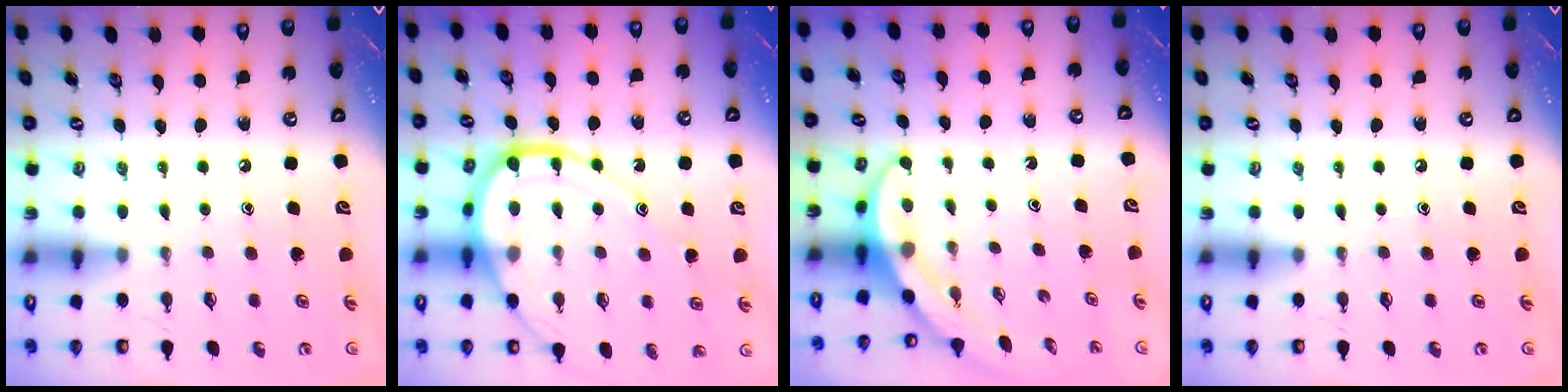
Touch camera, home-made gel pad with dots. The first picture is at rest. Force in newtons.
{"total": 13.7, "press": 13.6, "slide": 1.6}
{"total": 3.6, "press": 3.6, "slide": 0.2}
{"total": 0.0}